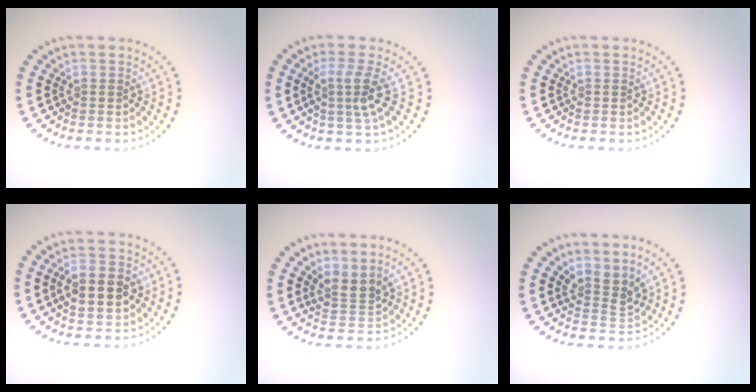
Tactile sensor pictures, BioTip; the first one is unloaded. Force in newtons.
{"total": 2.7, "press": 2.0, "slide": 1.7}
{"total": 0.0}
{"total": 4.7, "press": 4.7, "slide": 0.3}
{"total": 2.6, "press": 2.0, "slide": 1.7}
{"total": 2.5, "press": 1.9, "slide": 1.7}